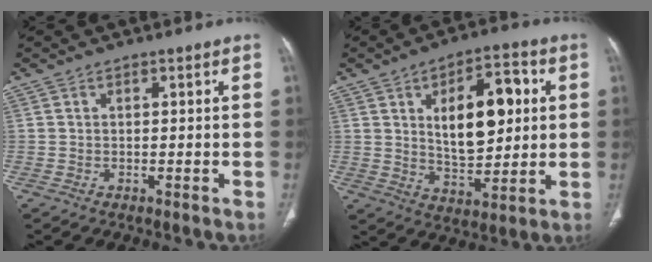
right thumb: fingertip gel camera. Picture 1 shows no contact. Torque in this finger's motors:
{"motor_torque": [-1.03, 1.61, 0.80, 0.80, 0.28]}